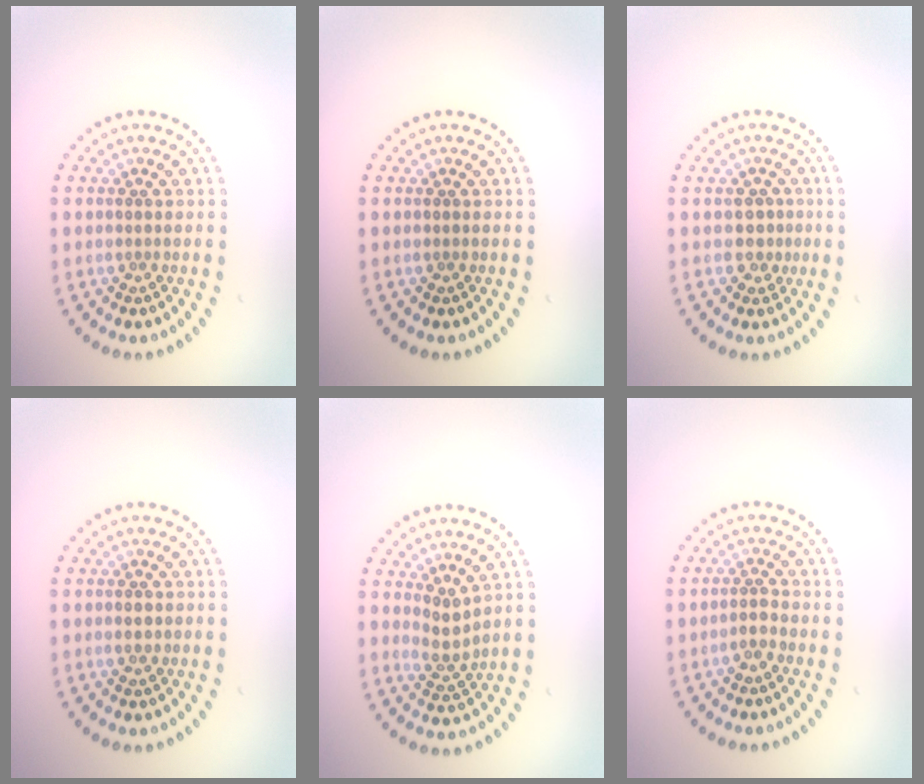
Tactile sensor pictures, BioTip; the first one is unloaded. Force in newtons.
{"total": 0.0}
{"total": 1.8, "press": 1.4, "slide": 1.1}
{"total": 1.1, "press": 1.1, "slide": 0.1}
{"total": 1.9, "press": 1.5, "slide": 1.2}
{"total": 1.4, "press": 1.1, "slide": 1.0}